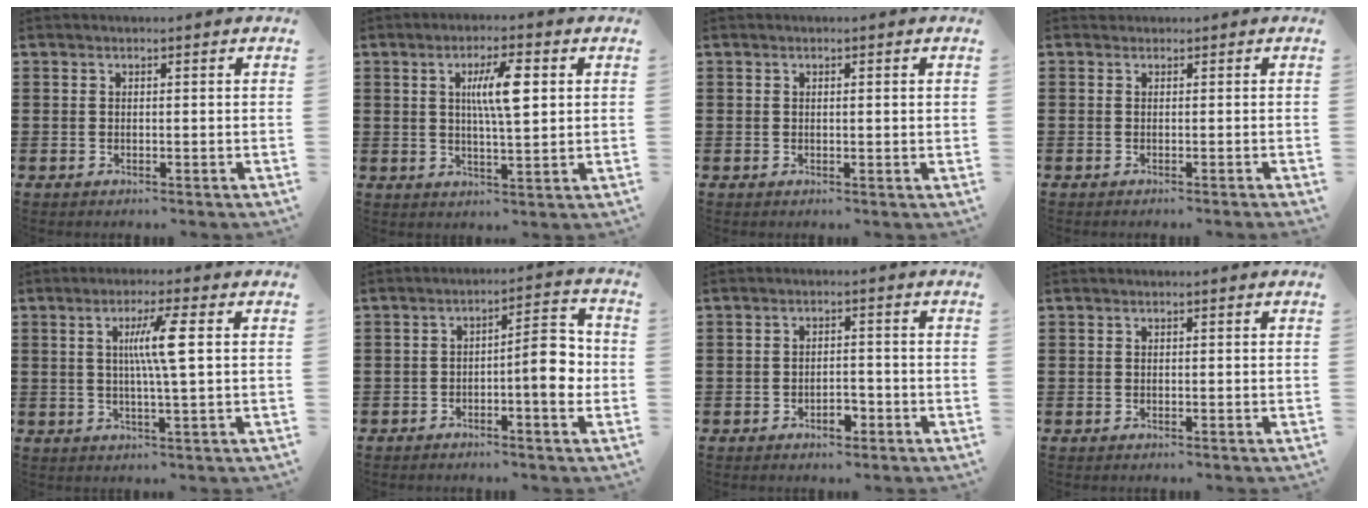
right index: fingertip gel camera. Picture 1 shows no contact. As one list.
[{"total": 7.1, "force": [1.8, 1.5, 6.7], "torque": [-0.126, 0.006, 0.024]}, {"total": 0.6, "force": [0.2, 0.0, 0.6], "torque": [-0.011, -0.001, 0.003]}, {"total": 0.0}, {"total": 6.5, "force": [1.3, -0.1, 6.4], "torque": [-0.124, -0.002, 0.014]}, {"total": 7.6, "force": [-1.6, 2.0, 7.2], "torque": [-0.090, -0.008, -0.033]}, {"total": 2.9, "force": [-1.7, 1.3, 1.9], "torque": [-0.034, 0.002, -0.034]}, {"total": 0.0}]